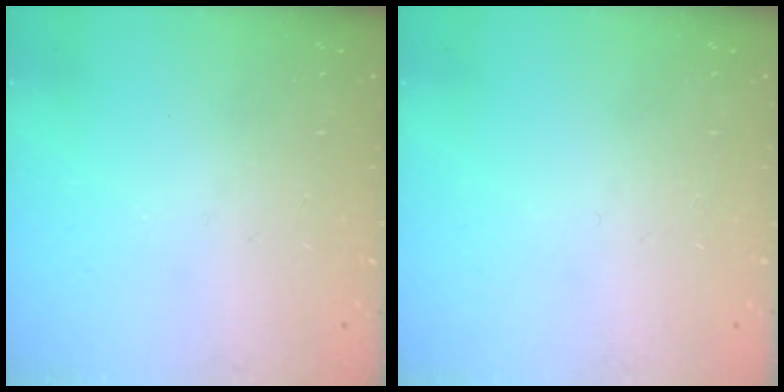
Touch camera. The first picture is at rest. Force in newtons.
{"total": 0.0}